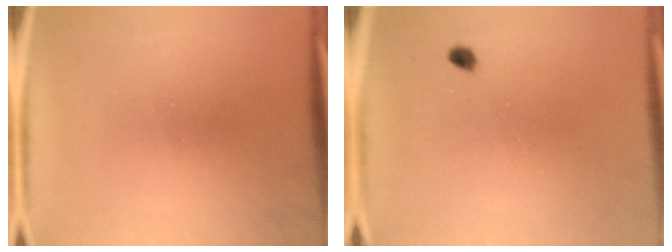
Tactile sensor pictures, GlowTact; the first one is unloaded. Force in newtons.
{"total": 2.0}